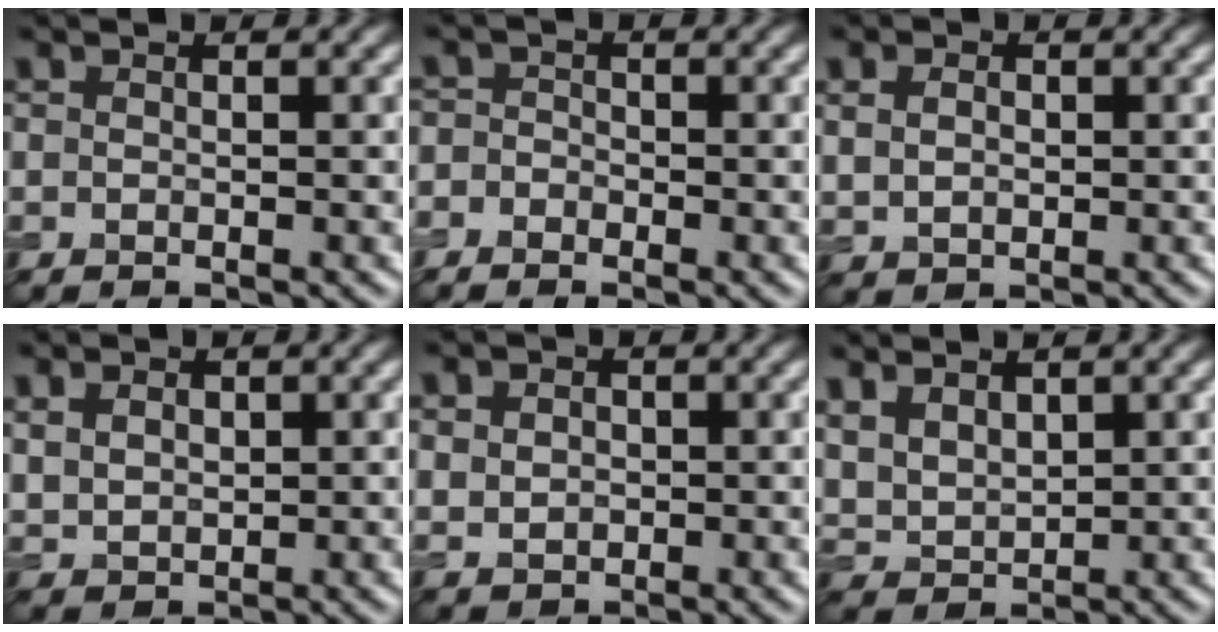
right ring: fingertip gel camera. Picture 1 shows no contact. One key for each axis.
{"total": 2.0, "fx": -1.0, "fy": 1.6, "fz": 0.5, "tx": 0.008, "ty": 0.011, "tz": -0.027}
{"total": 2.9, "fx": 0.8, "fy": 2.3, "fz": 1.7, "tx": -0.035, "ty": 0.013, "tz": 0.012}
{"total": 3.4, "fx": 1.4, "fy": 2.5, "fz": 1.8, "tx": -0.050, "ty": 0.009, "tz": 0.025}
{"total": 3.6, "fx": 0.8, "fy": 3.0, "fz": 1.7, "tx": -0.033, "ty": 0.014, "tz": 0.001}
{"total": 4.9, "fx": 2.4, "fy": 3.2, "fz": 2.8, "tx": -0.086, "ty": 0.008, "tz": 0.053}